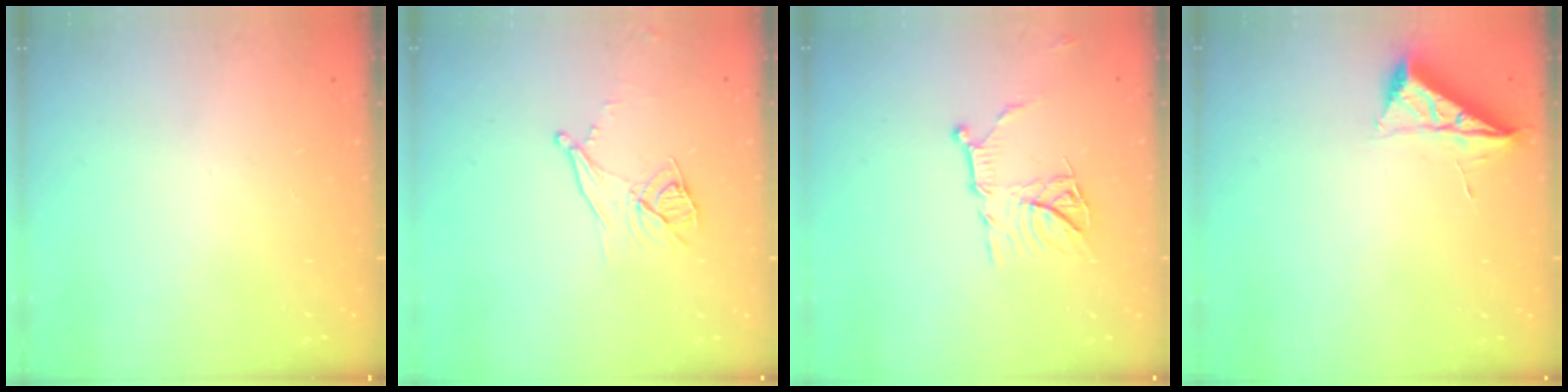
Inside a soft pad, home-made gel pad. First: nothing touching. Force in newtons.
{"total": 9.7, "press": 9.2, "slide": 3.0}
{"total": 10.8, "press": 10.8, "slide": 0.4}
{"total": 6.8, "press": 6.7, "slide": 0.7}